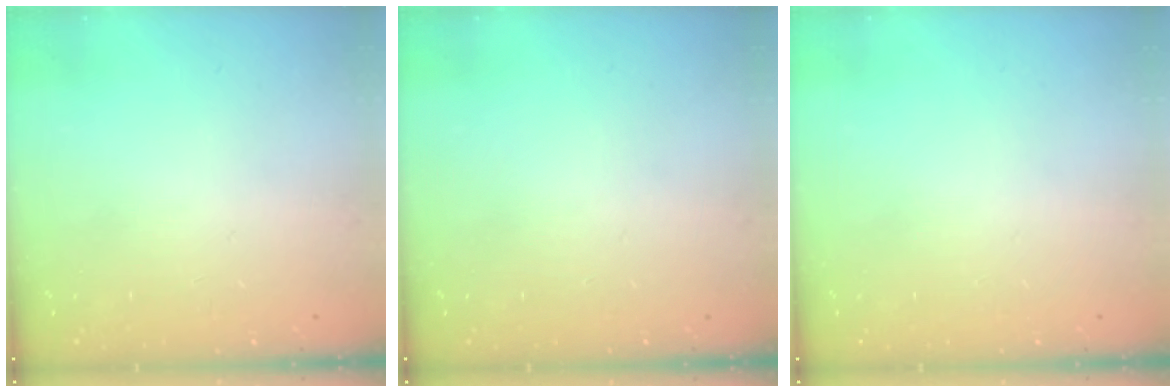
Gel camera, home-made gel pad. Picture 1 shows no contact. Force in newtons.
{"total": 0.0}
{"total": 0.0}